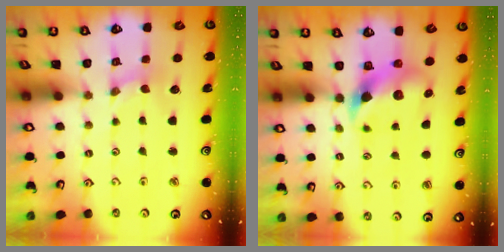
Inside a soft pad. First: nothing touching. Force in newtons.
{"total": 6.9, "press": 6.9, "slide": 0.9}